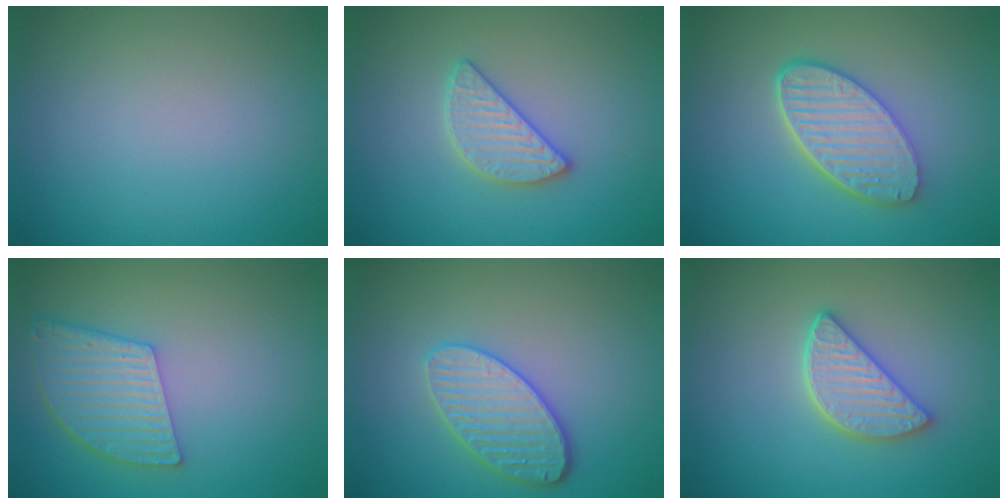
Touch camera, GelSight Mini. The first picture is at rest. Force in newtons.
{"total": 2.8, "press": 2.7, "slide": 0.5}
{"total": 5.7, "press": 4.5, "slide": 3.5}
{"total": 5.1, "press": 4.2, "slide": 2.9}
{"total": 4.0, "press": 3.6, "slide": 1.7}
{"total": 4.1, "press": 3.4, "slide": 2.3}